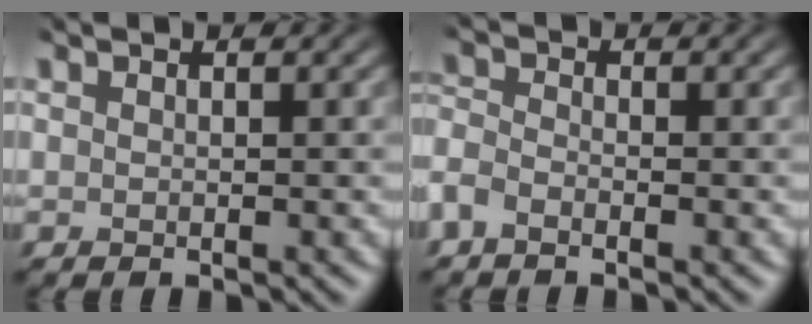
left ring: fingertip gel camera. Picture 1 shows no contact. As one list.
[{"total": 2.4, "force": [-2.3, 0.3, 0.0], "torque": [-0.016, -0.006, -0.042]}]